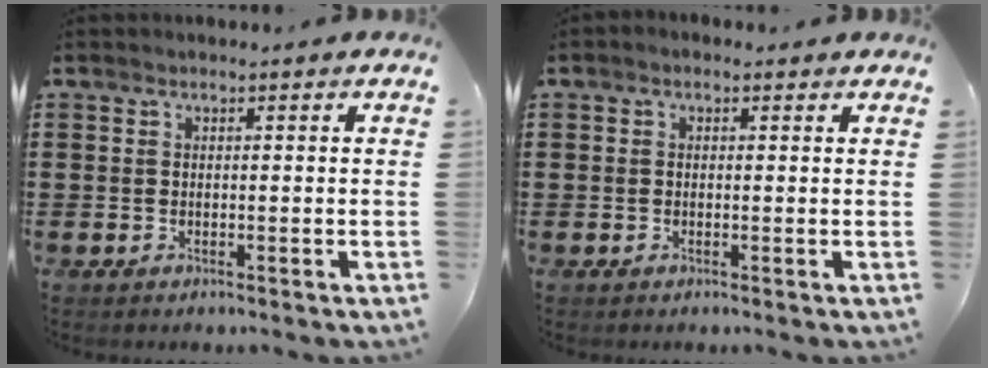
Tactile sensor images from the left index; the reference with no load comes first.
{"total": 0.6, "force": [-0.1, 0.5, 0.4], "torque": [-0.008, 0.003, -0.002]}